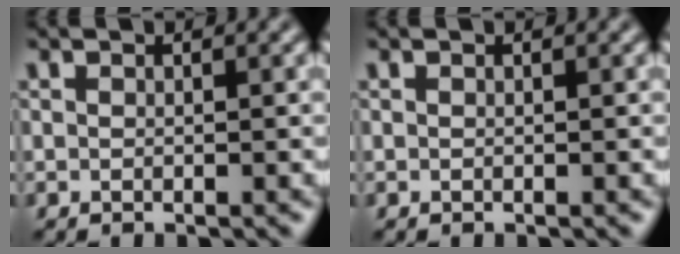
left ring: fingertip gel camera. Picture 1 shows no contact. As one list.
[{"total": 0.0}]